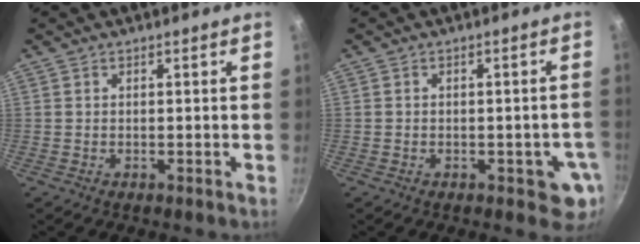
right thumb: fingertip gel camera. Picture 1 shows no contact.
{"total": 4.8, "force": [-1.5, 2.7, 3.6], "torque": [-0.022, 0.007, -0.018]}